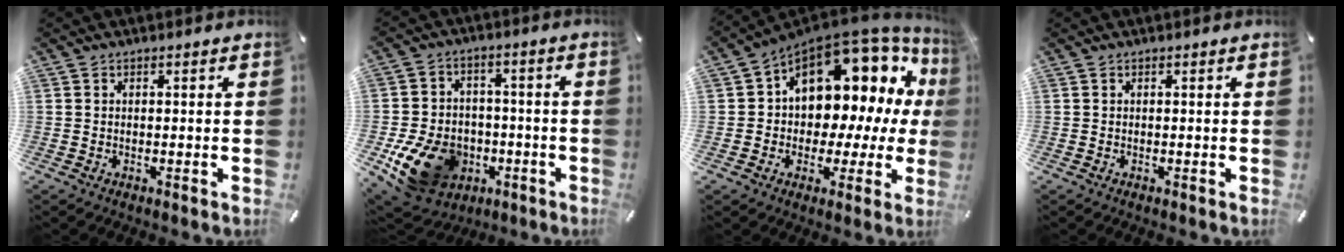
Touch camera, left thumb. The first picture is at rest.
{"total": 15.6, "force": [-5.7, 11.9, 8.2], "torque": [-0.163, 0.030, -0.089]}
{"total": 14.4, "force": [6.2, 9.5, 8.8], "torque": [-0.115, -0.064, 0.100]}
{"total": 0.0}